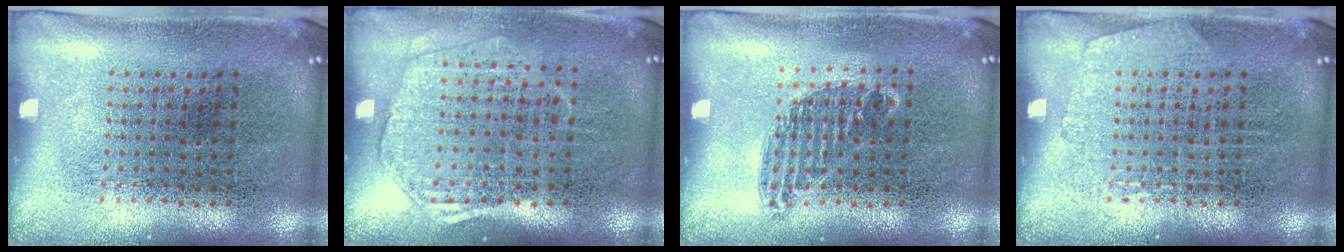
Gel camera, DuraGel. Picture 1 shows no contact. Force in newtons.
{"total": 1.7, "press": 1.6, "slide": 0.7}
{"total": 0.8, "press": 0.7, "slide": 0.4}
{"total": 1.0, "press": 1.0, "slide": 0.1}